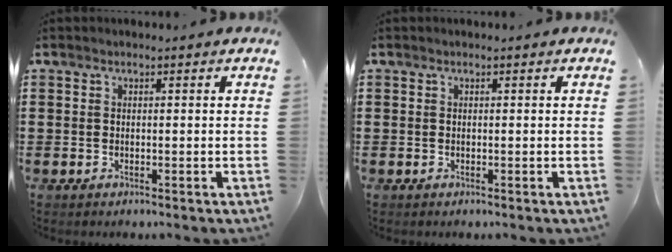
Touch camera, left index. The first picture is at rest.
{"total": 0.0}